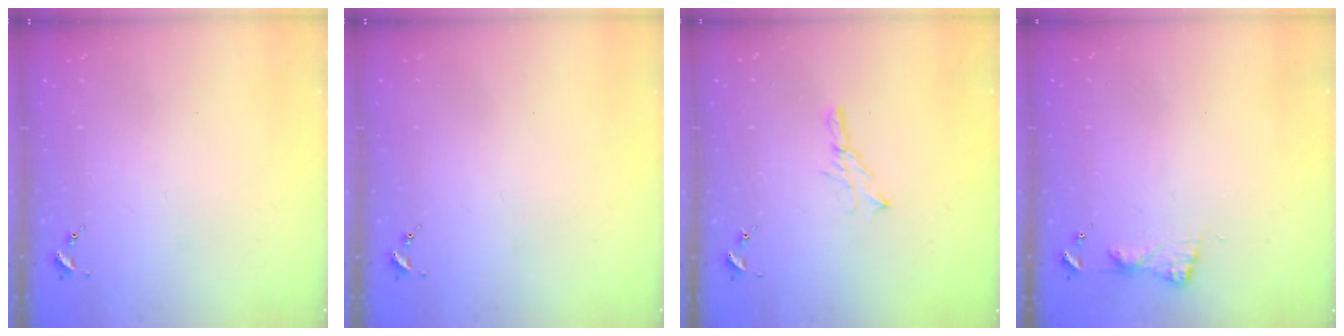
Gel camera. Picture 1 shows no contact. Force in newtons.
{"total": 0.0}
{"total": 5.2, "press": 5.2, "slide": 0.3}
{"total": 5.0, "press": 4.9, "slide": 0.6}